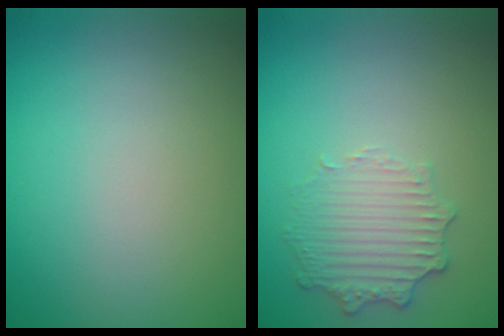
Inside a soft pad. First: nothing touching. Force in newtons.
{"total": 2.5, "press": 2.3, "slide": 1.0}